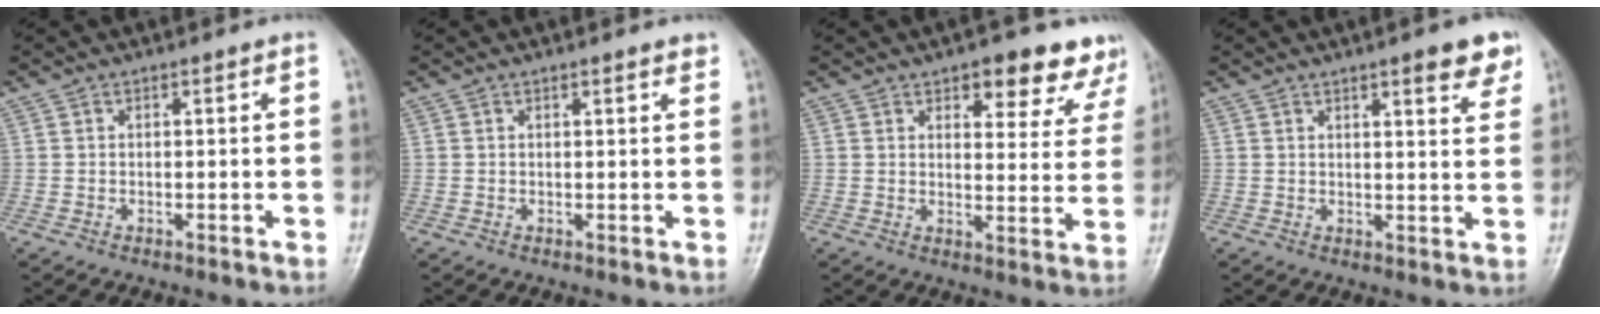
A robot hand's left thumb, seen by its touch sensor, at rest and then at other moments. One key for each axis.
{"total": 1.5, "fx": 1.1, "fy": 0.3, "fz": 0.9, "tx": -0.008, "ty": -0.001, "tz": 0.013}
{"total": 11.5, "fx": 8.2, "fy": 5.2, "fz": 6.2, "tx": -0.025, "ty": -0.040, "tz": 0.092}
{"total": 6.3, "fx": 4.0, "fy": 1.4, "fz": 4.7, "tx": -0.047, "ty": -0.020, "tz": 0.049}